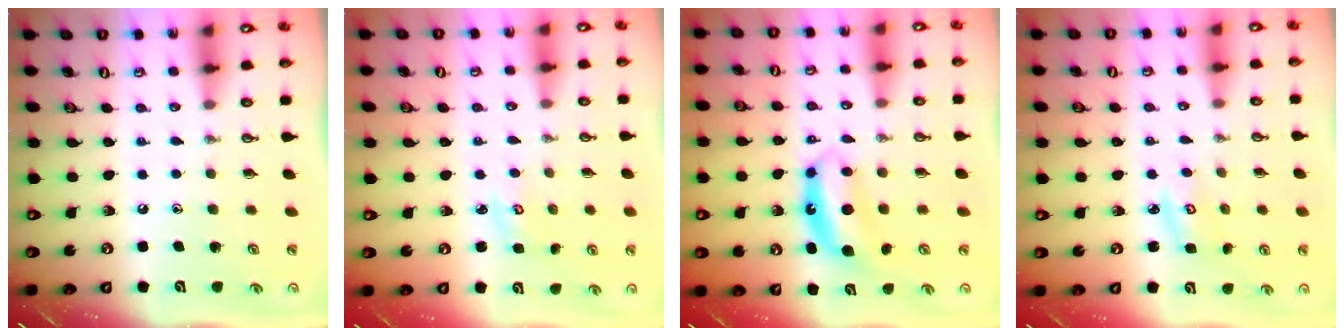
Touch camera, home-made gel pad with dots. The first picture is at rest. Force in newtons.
{"total": 2.3, "press": 2.2, "slide": 0.3}
{"total": 6.8, "press": 6.8, "slide": 0.3}
{"total": 4.3, "press": 4.3, "slide": 0.4}